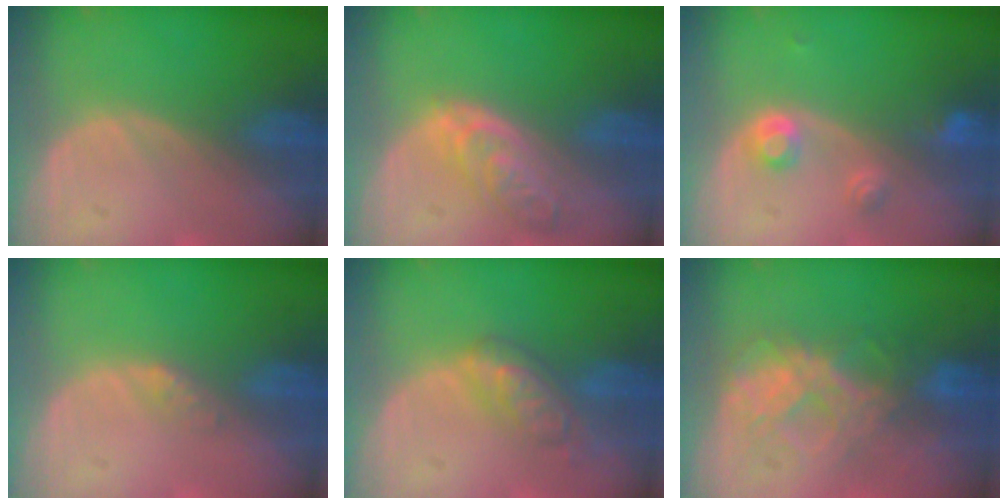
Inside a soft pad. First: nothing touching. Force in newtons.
{"total": 6.1, "press": 5.5, "slide": 2.6}
{"total": 3.1, "press": 3.1, "slide": 0.2}
{"total": 1.2, "press": 1.2, "slide": 0.1}
{"total": 5.9, "press": 5.1, "slide": 2.9}
{"total": 7.8, "press": 7.3, "slide": 2.8}